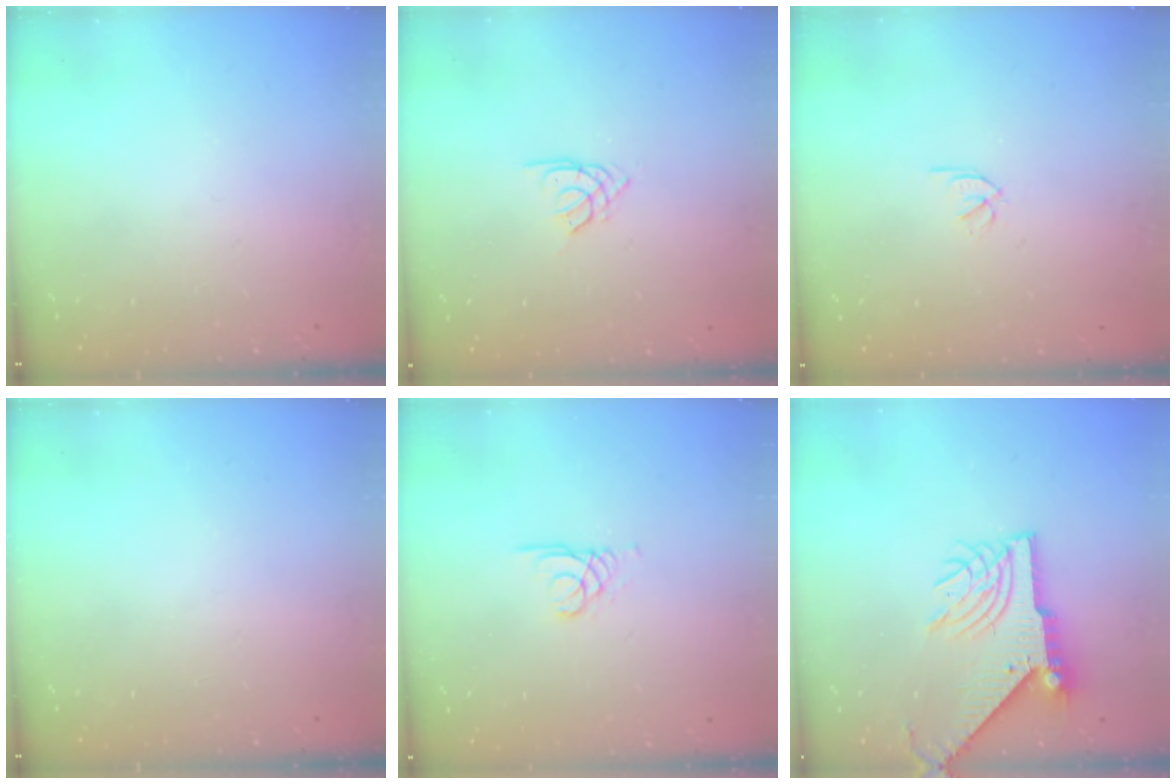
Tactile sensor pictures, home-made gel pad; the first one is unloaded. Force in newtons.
{"total": 2.5, "press": 2.4, "slide": 0.5}
{"total": 1.8, "press": 1.7, "slide": 0.5}
{"total": 0.0}
{"total": 1.7, "press": 1.7, "slide": 0.1}
{"total": 11.2, "press": 11.1, "slide": 1.3}